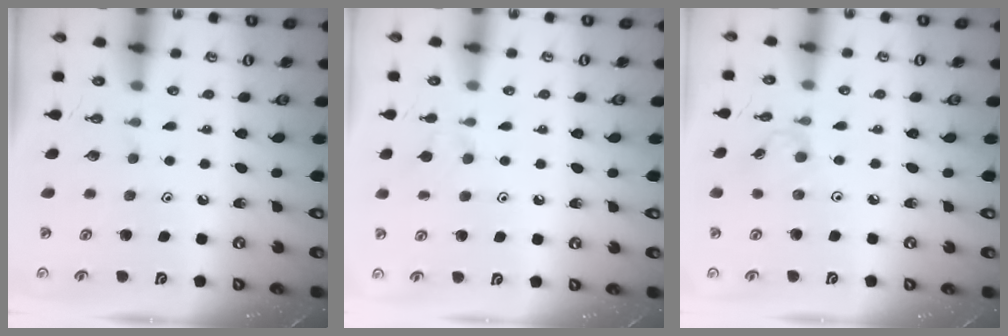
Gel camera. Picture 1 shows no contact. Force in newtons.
{"total": 5.4, "press": 5.4, "slide": 0.8}
{"total": 1.8, "press": 1.8, "slide": 0.4}